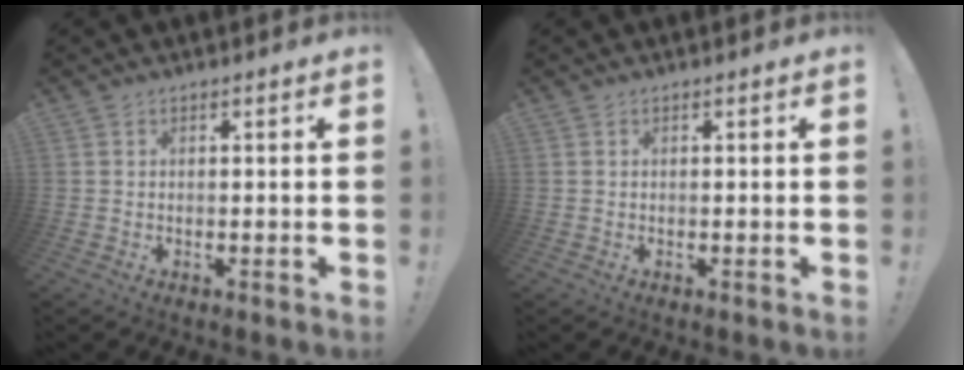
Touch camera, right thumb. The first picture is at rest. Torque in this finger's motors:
{"motor_torque": [-0.03, 0.03, -0.01, 0.01, 0.03]}